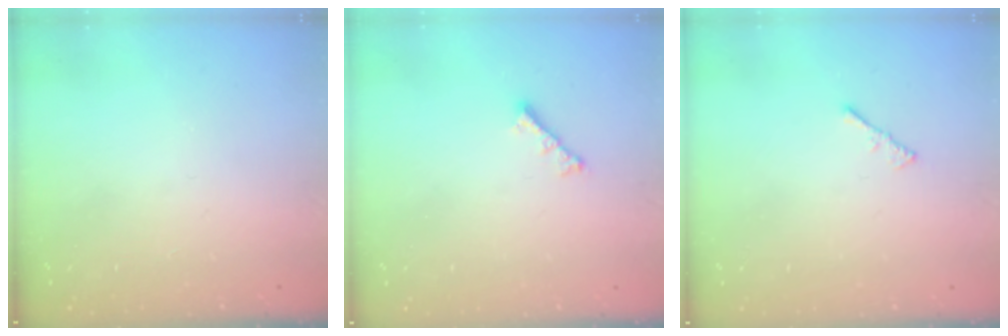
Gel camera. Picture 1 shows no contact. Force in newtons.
{"total": 2.8, "press": 2.7, "slide": 0.6}
{"total": 1.5, "press": 1.4, "slide": 0.4}